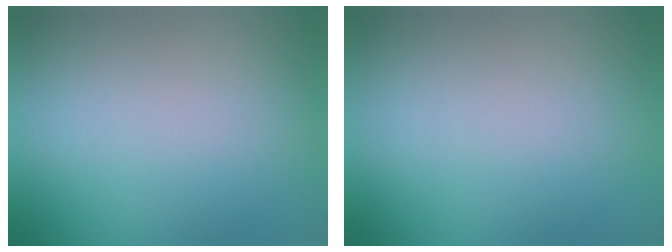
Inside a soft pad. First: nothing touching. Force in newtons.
{"total": 0.0}